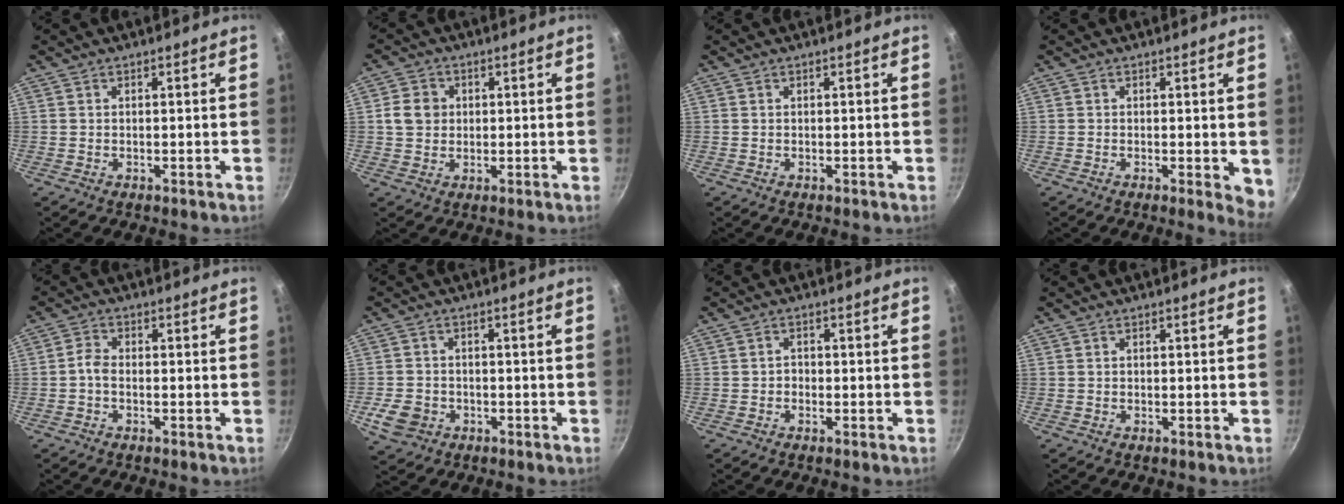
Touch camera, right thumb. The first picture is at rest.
{"total": 5.2, "force": [0.6, 4.6, 2.3], "torque": [-0.020, 0.006, 0.004]}
{"total": 0.0}
{"total": 3.6, "force": [-0.3, 1.4, 3.3], "torque": [-0.037, -0.008, -0.004]}
{"total": 2.5, "force": [-0.9, 1.5, 1.7], "torque": [-0.036, 0.015, -0.027]}
{"total": 6.1, "force": [-2.2, 4.9, 2.7], "torque": [-0.052, 0.018, -0.036]}
{"total": 1.4, "force": [-0.6, 1.1, 0.6], "torque": [-0.003, 0.007, -0.013]}
{"total": 0.0}